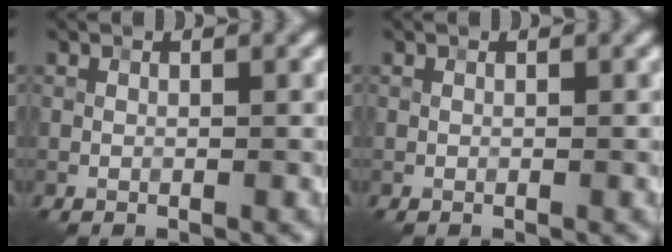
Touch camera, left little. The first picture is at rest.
{"total": 0.0}